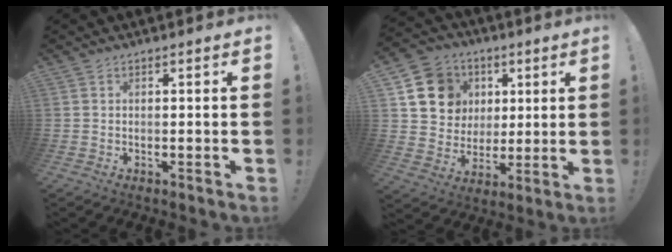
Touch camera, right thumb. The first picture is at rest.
{"total": 12.8, "force": [4.6, 11.5, 3.4], "torque": [-0.051, -0.014, 0.104]}